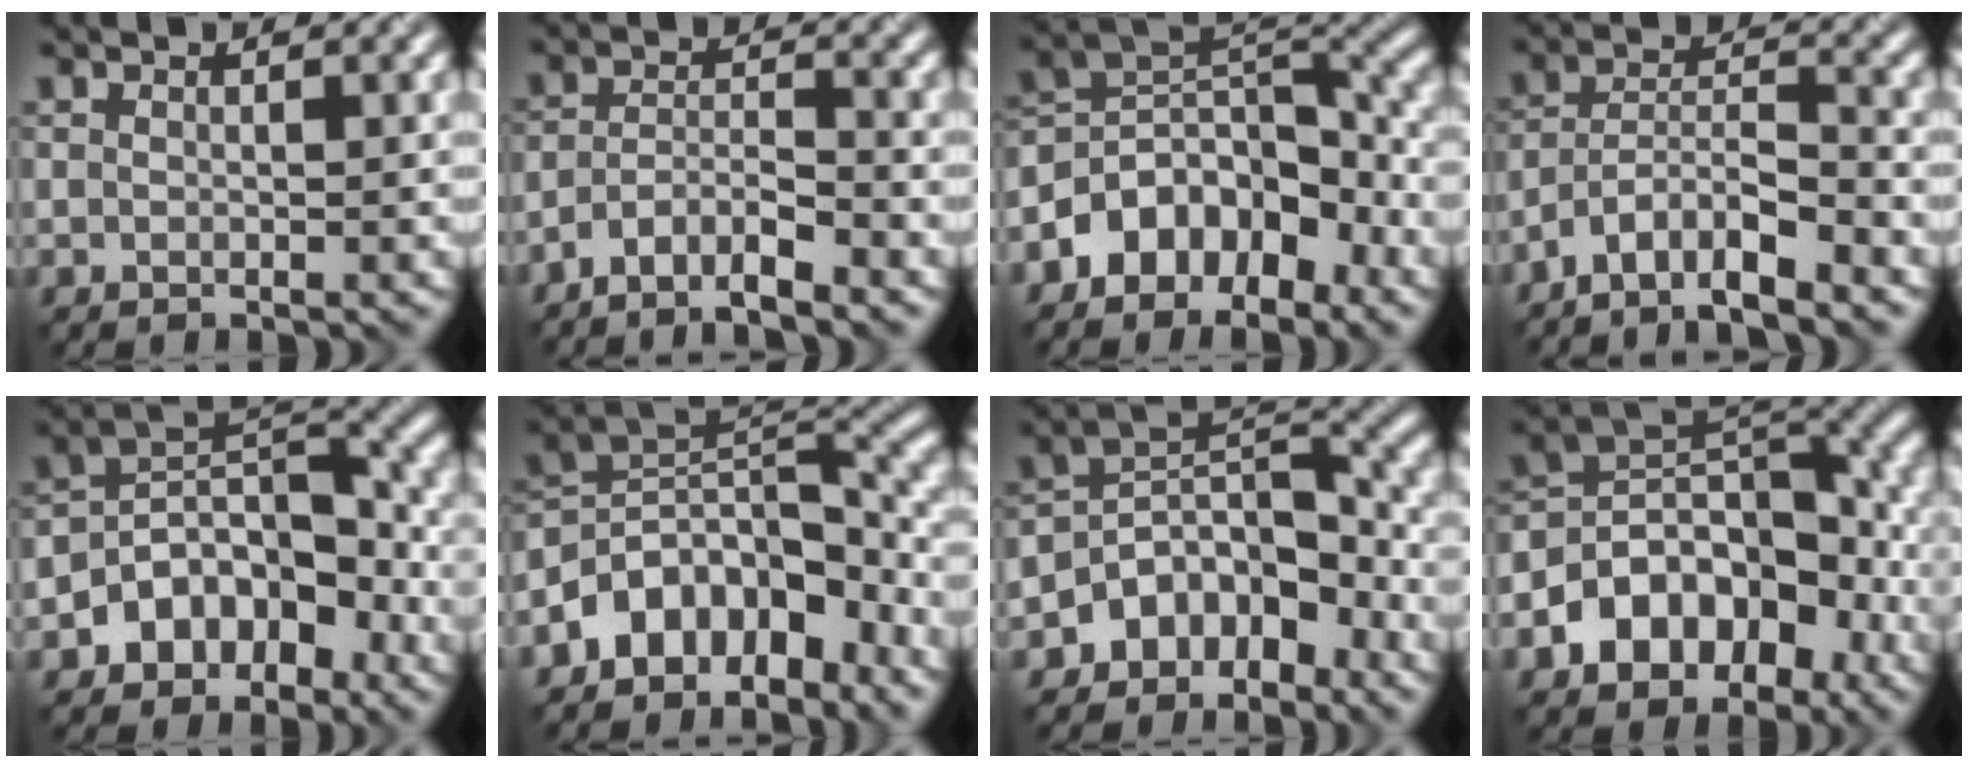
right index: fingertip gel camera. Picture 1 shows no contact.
{"total": 4.5, "force": [-3.6, 1.1, 2.5], "torque": [-0.046, 0.003, -0.071]}
{"total": 7.7, "force": [-4.2, 4.6, 4.6], "torque": [-0.058, 0.013, -0.092]}
{"total": 6.9, "force": [-5.5, 1.6, 3.8], "torque": [-0.063, 0.006, -0.103]}
{"total": 6.4, "force": [-2.9, 4.5, 3.5], "torque": [-0.035, 0.012, -0.061]}
{"total": 8.5, "force": [-5.0, 4.9, 4.8], "torque": [-0.060, 0.011, -0.103]}
{"total": 5.6, "force": [-3.4, 3.6, 2.6], "torque": [-0.020, 0.008, -0.069]}
{"total": 10.1, "force": [-3.8, 7.0, 6.3], "torque": [-0.094, 0.013, -0.072]}